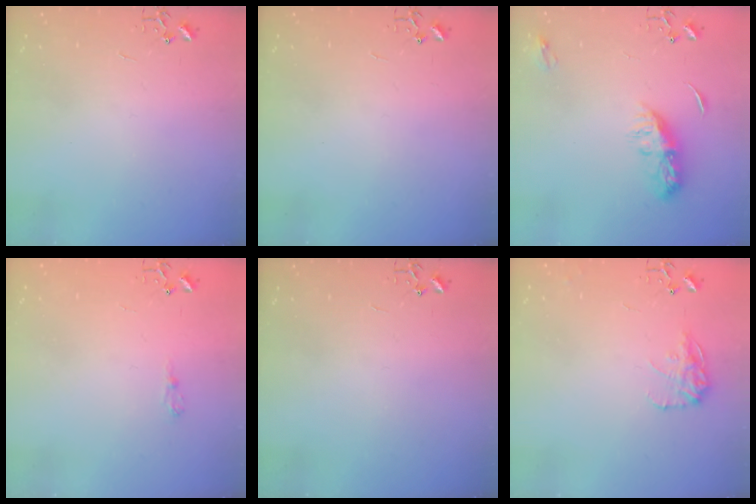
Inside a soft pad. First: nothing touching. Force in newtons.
{"total": 0.0}
{"total": 8.3, "press": 8.3, "slide": 0.4}
{"total": 6.5, "press": 6.5, "slide": 0.6}
{"total": 0.0}
{"total": 10.9, "press": 10.9, "slide": 0.4}